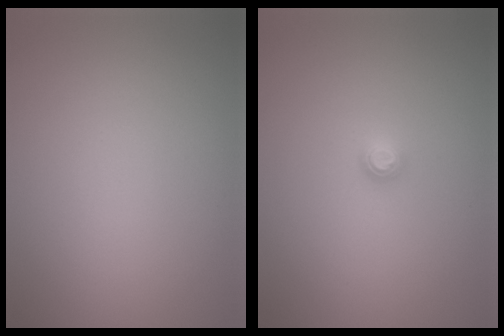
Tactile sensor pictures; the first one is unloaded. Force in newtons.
{"total": 1.0, "press": 1.0, "slide": 0.1}